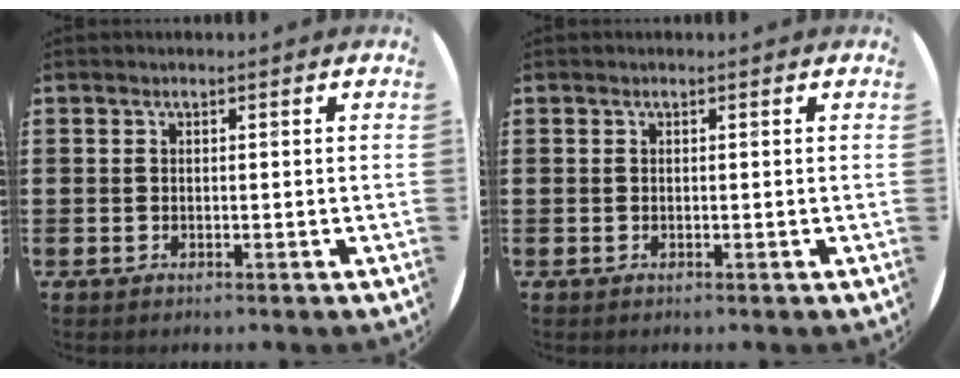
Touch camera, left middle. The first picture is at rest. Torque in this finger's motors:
{"motor_torque": [0.00, -0.04, 0.01, -0.01]}